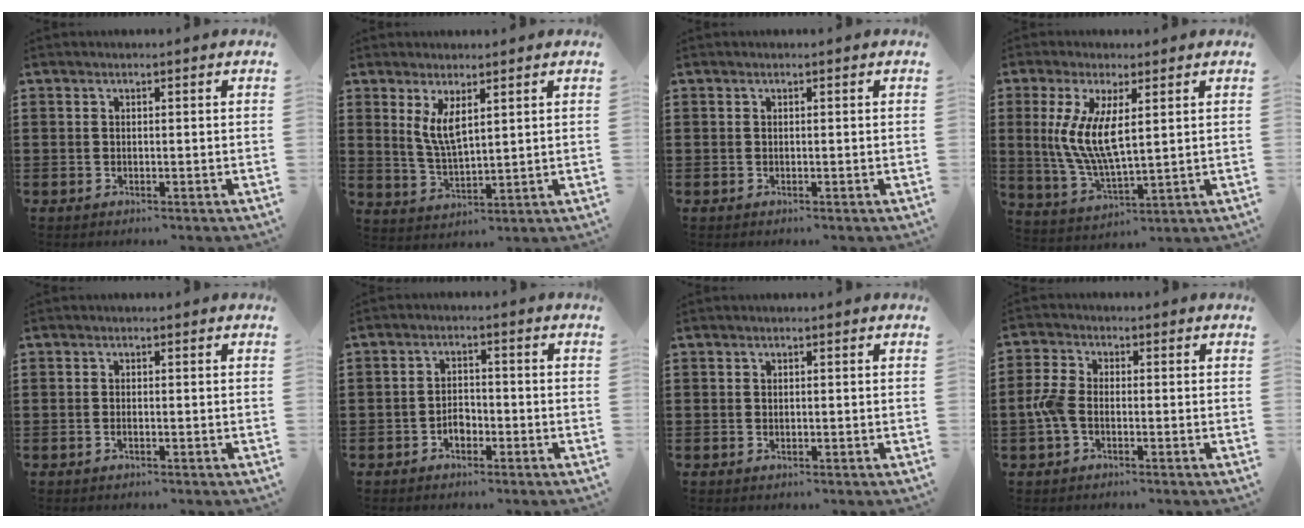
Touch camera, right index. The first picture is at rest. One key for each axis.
{"total": 4.5, "fx": 2.1, "fy": 1.2, "fz": 3.8, "tx": -0.087, "ty": -0.003, "tz": 0.036}
{"total": 0.0}
{"total": 8.6, "fx": 1.6, "fy": 2.7, "fz": 8.0, "tx": -0.177, "ty": -0.004, "tz": 0.024}
{"total": 0.6, "fx": -0.3, "fy": 0.0, "fz": 0.5, "tx": -0.009, "ty": -0.006, "tz": -0.003}
{"total": 2.6, "fx": -1.4, "fy": 1.6, "fz": 1.5, "tx": -0.029, "ty": 0.003, "tz": -0.028}
{"total": 0.0}
{"total": 4.1, "fx": -1.1, "fy": 2.4, "fz": 3.1, "tx": -0.086, "ty": -0.003, "tz": -0.029}